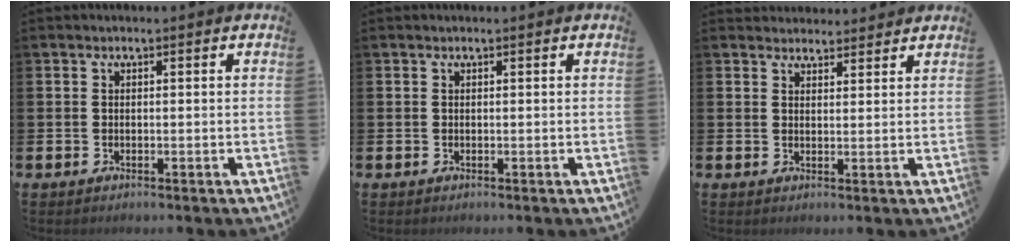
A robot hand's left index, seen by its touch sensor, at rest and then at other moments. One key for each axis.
{"total": 0.0}
{"total": 2.9, "fx": 2.8, "fy": 0.7, "fz": -0.2, "tx": -0.002, "ty": -0.011, "tz": 0.051}